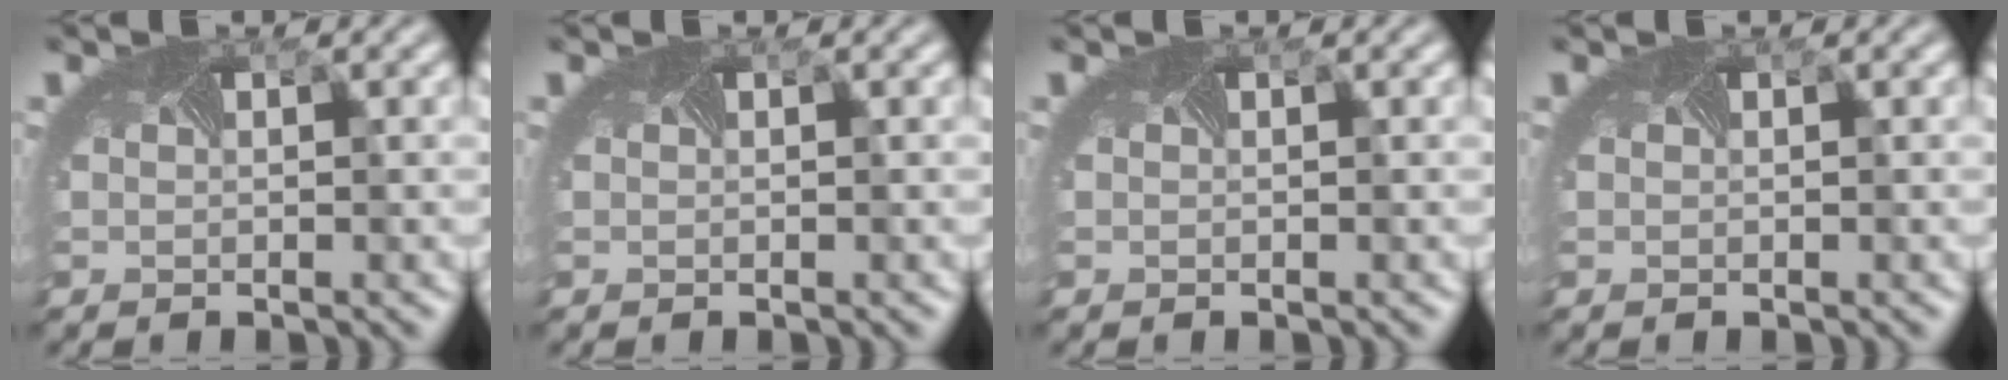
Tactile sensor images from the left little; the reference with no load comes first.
{"total": 0.0}
{"total": 0.0}
{"total": 0.0}